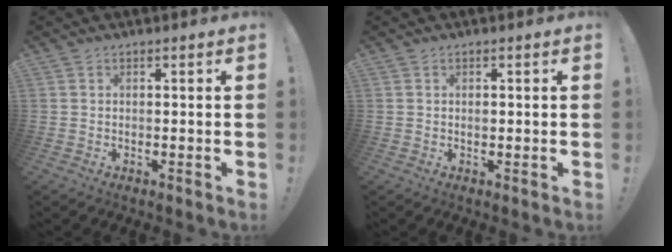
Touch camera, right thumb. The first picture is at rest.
{"total": 0.7, "force": [-0.2, 0.6, 0.3], "torque": [-0.006, 0.004, -0.004]}